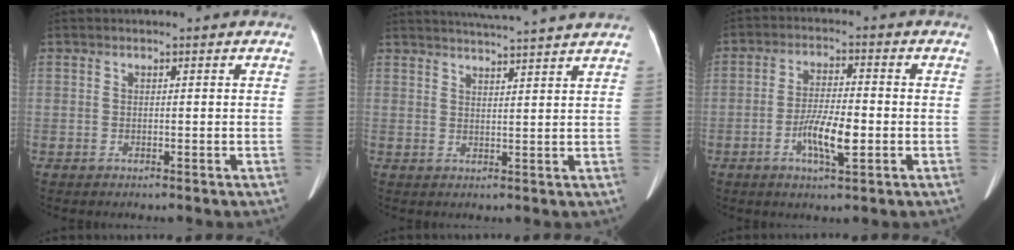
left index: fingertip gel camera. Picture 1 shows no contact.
{"total": 12.1, "force": [11.2, -0.9, 4.5], "torque": [-0.076, 0.008, 0.142]}
{"total": 6.9, "force": [-2.4, 1.5, 6.3], "torque": [-0.123, -0.004, -0.044]}